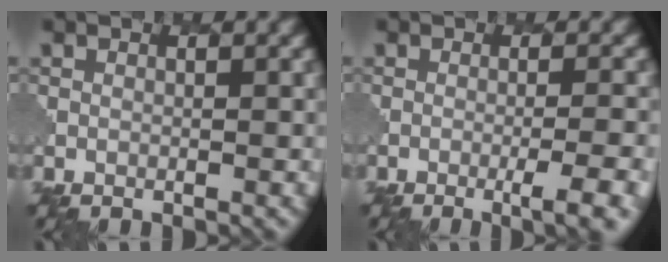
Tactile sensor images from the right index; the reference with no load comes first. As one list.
[{"total": 5.2, "force": [-2.3, 1.4, 4.5], "torque": [-0.049, 0.007, -0.026]}]